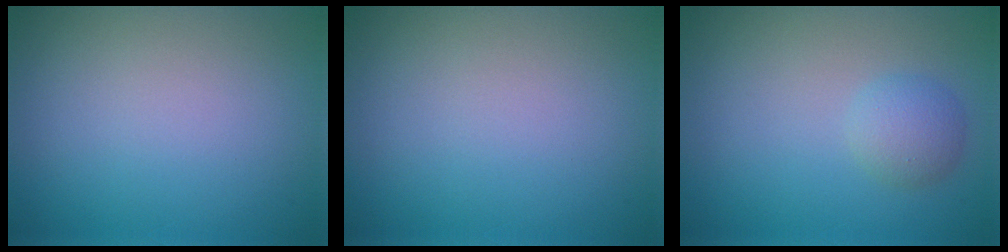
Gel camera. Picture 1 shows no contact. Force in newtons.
{"total": 0.0}
{"total": 2.0, "press": 2.0, "slide": 0.1}